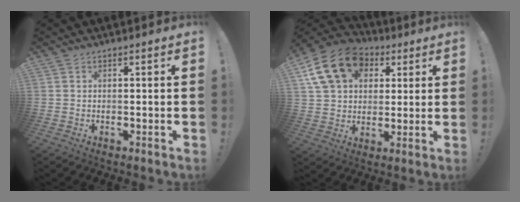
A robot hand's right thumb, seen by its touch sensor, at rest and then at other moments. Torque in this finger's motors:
{"motor_torque": [0.28, 1.04, 1.17, 0.39, 0.10]}